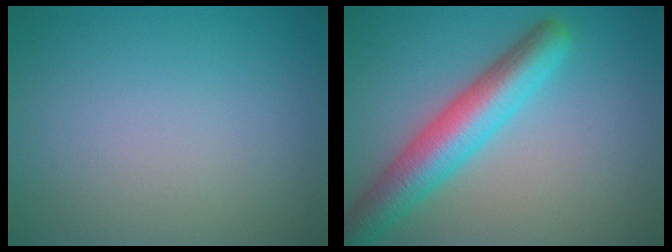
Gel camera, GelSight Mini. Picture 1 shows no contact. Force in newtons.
{"total": 6.5, "press": 6.5, "slide": 0.3}